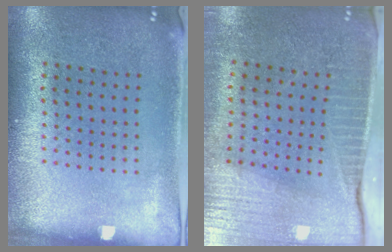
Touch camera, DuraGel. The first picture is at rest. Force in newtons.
{"total": 3.7, "press": 3.4, "slide": 1.5}